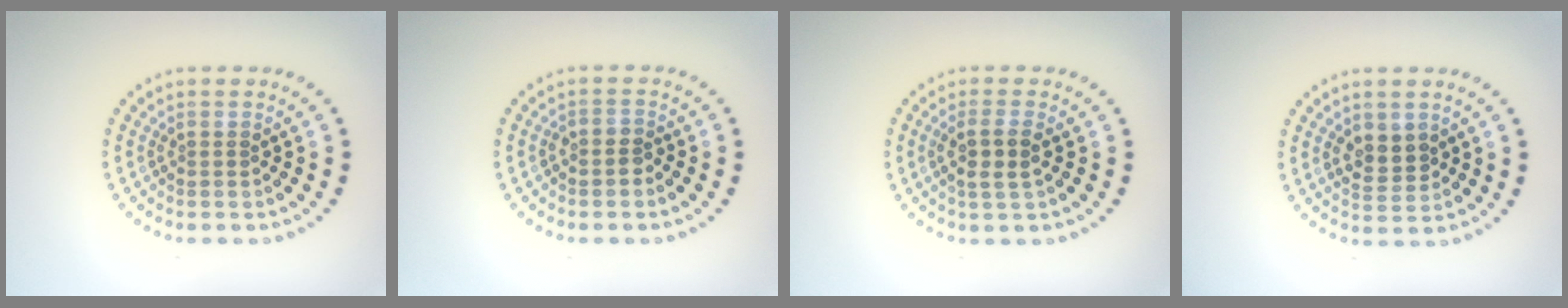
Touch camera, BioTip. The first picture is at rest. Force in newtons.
{"total": 1.1, "press": 0.9, "slide": 0.5}
{"total": 2.4, "press": 2.2, "slide": 0.9}
{"total": 2.5, "press": 2.4, "slide": 0.6}